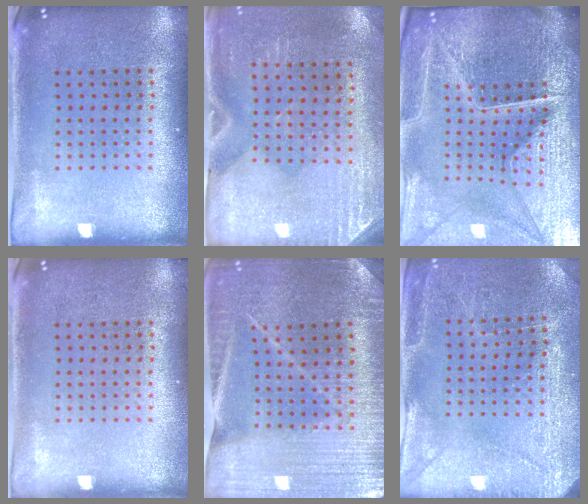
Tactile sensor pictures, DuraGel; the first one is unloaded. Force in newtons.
{"total": 2.9, "press": 2.5, "slide": 1.4}
{"total": 7.0, "press": 6.1, "slide": 3.4}
{"total": 0.0}
{"total": 3.2, "press": 3.2, "slide": 0.3}
{"total": 2.9, "press": 2.8, "slide": 0.5}